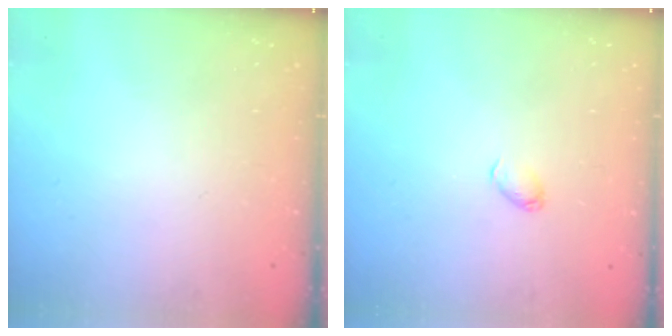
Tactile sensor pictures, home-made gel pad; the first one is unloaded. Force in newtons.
{"total": 3.1, "press": 3.1, "slide": 0.5}